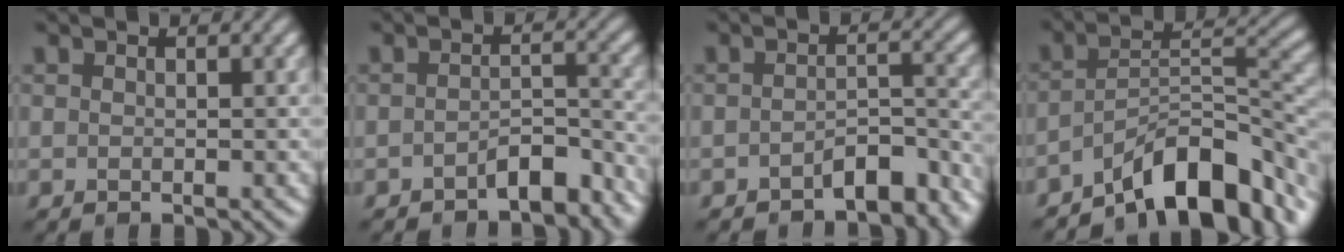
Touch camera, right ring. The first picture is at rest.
{"total": 3.3, "force": [-2.4, 1.2, 1.9], "torque": [-0.027, 0.013, -0.040]}
{"total": 4.1, "force": [-3.1, 1.6, 2.3], "torque": [-0.024, 0.009, -0.048]}
{"total": 10.0, "force": [-7.1, 3.2, 6.4], "torque": [-0.081, 0.010, -0.127]}